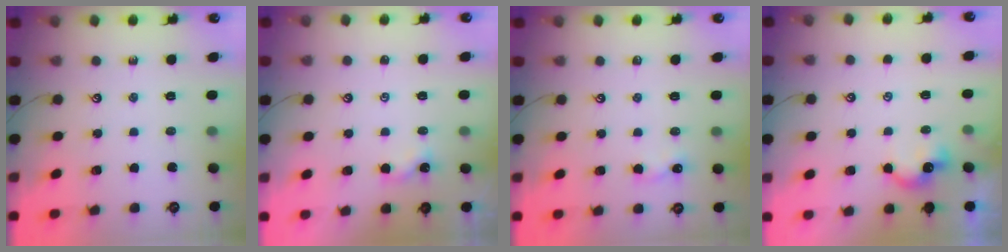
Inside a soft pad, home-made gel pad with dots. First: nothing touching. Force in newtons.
{"total": 0.6, "press": 0.5, "slide": 0.2}
{"total": 4.5, "press": 4.5, "slide": 0.6}
{"total": 1.6, "press": 1.5, "slide": 0.4}